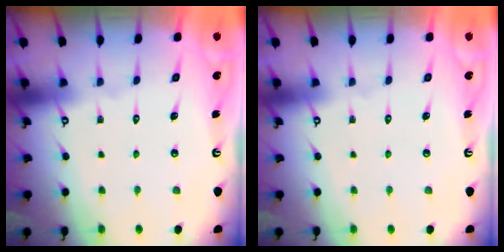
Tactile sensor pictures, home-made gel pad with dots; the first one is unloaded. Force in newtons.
{"total": 0.0}